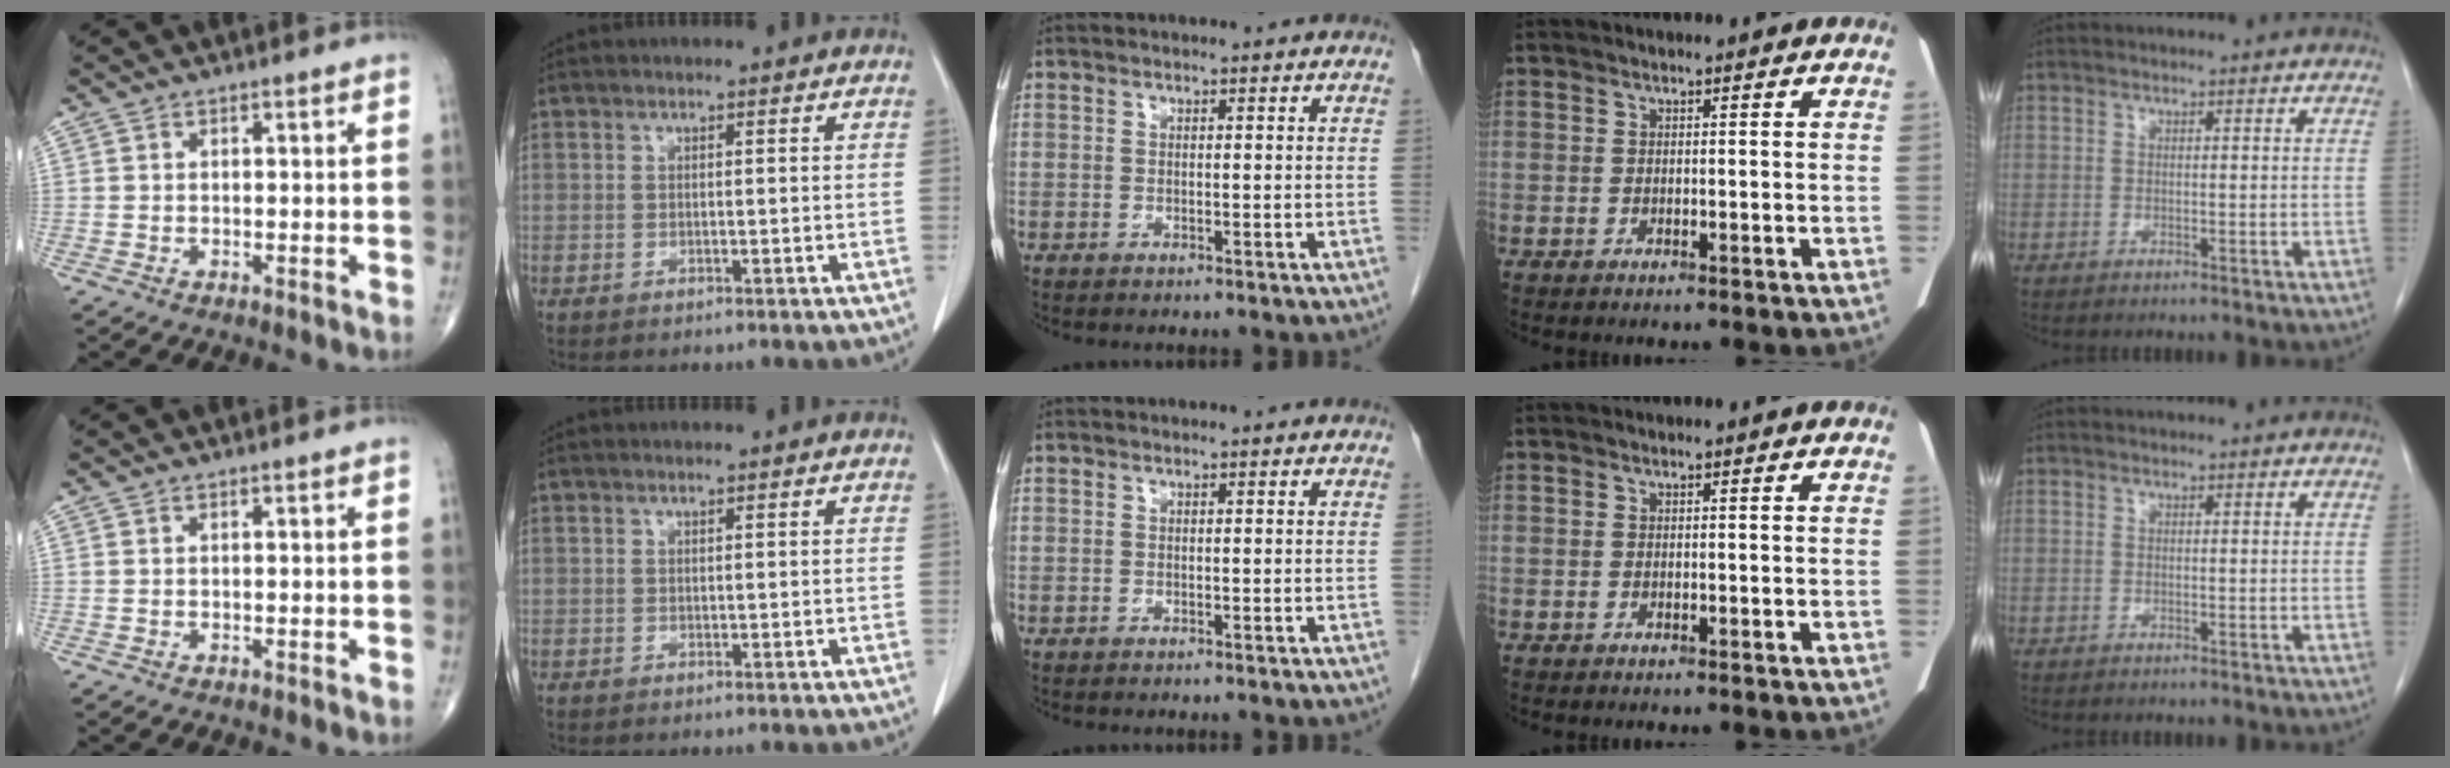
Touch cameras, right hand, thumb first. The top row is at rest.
{}